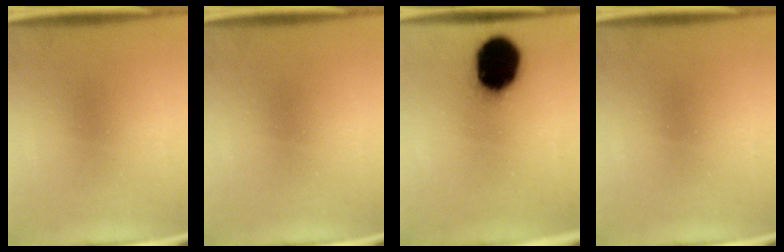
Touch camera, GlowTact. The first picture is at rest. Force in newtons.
{"total": 0.0}
{"total": 18.6}
{"total": 0.0}